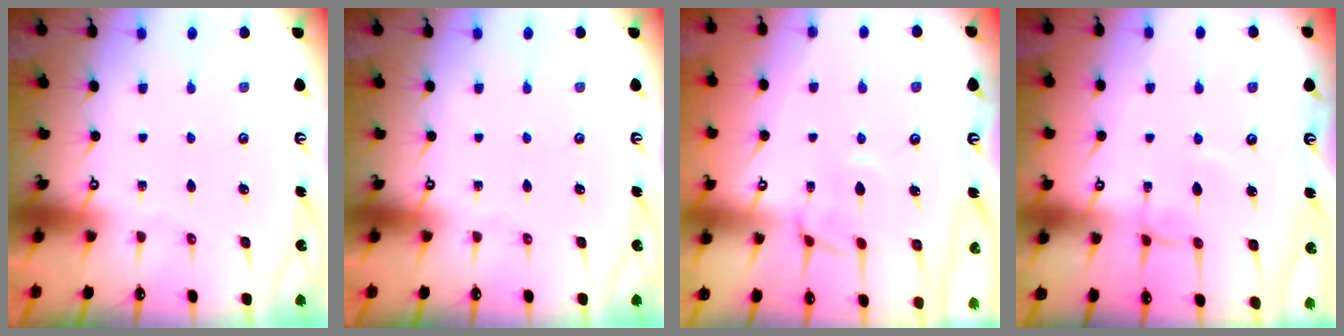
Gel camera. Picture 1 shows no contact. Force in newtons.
{"total": 0.0}
{"total": 0.7, "press": 0.4, "slide": 0.6}
{"total": 1.5, "press": 1.4, "slide": 0.3}